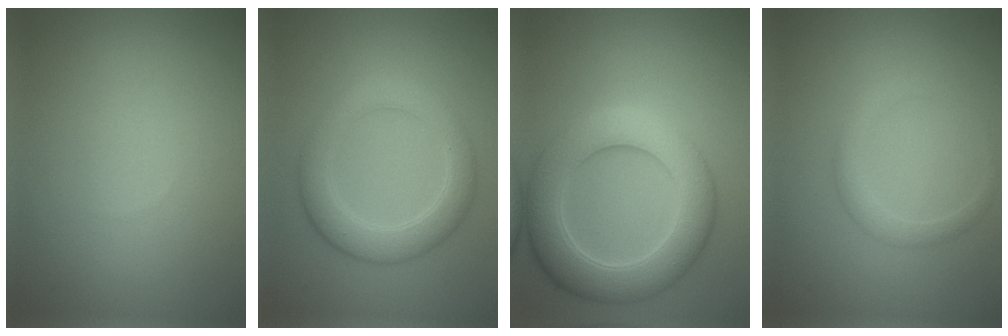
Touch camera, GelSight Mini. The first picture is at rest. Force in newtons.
{"total": 4.4, "press": 4.4, "slide": 0.1}
{"total": 7.5, "press": 7.5, "slide": 0.2}
{"total": 1.7, "press": 1.7, "slide": 0.2}